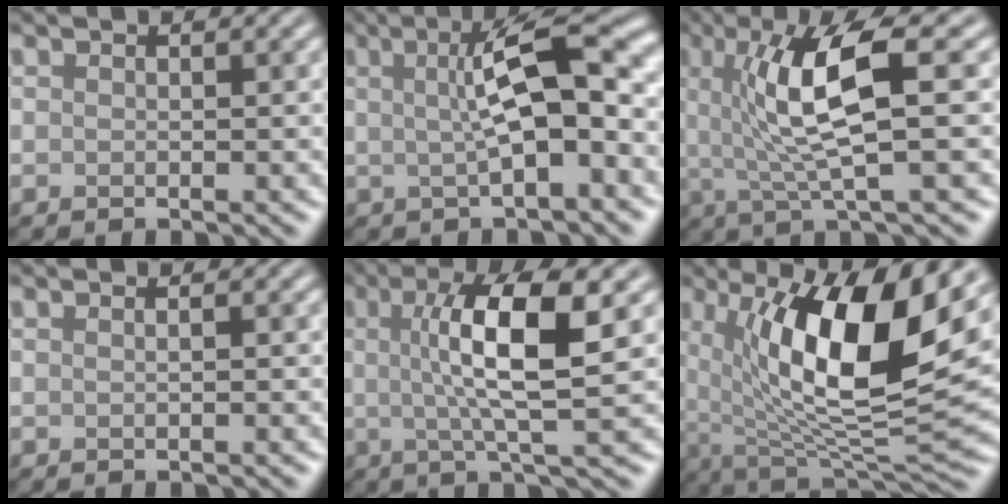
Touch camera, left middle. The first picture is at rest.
{"total": 7.6, "force": [0.8, 1.8, 7.4], "torque": [-0.105, 0.019, 0.004]}
{"total": 7.4, "force": [1.3, 1.4, 7.1], "torque": [-0.133, 0.001, 0.024]}
{"total": 0.6, "force": [0.1, 0.2, 0.6], "torque": [-0.008, 0.002, -0.005]}
{"total": 8.1, "force": [1.3, 1.9, 7.8], "torque": [-0.118, 0.008, 0.019]}
{"total": 13.2, "force": [3.8, 4.0, 12.0], "torque": [-0.190, -0.007, 0.069]}